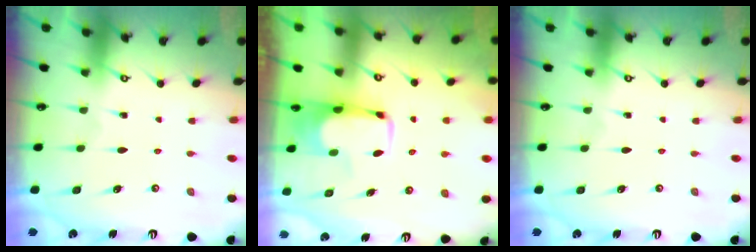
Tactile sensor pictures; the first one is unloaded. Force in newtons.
{"total": 5.5, "press": 5.4, "slide": 0.7}
{"total": 0.0}